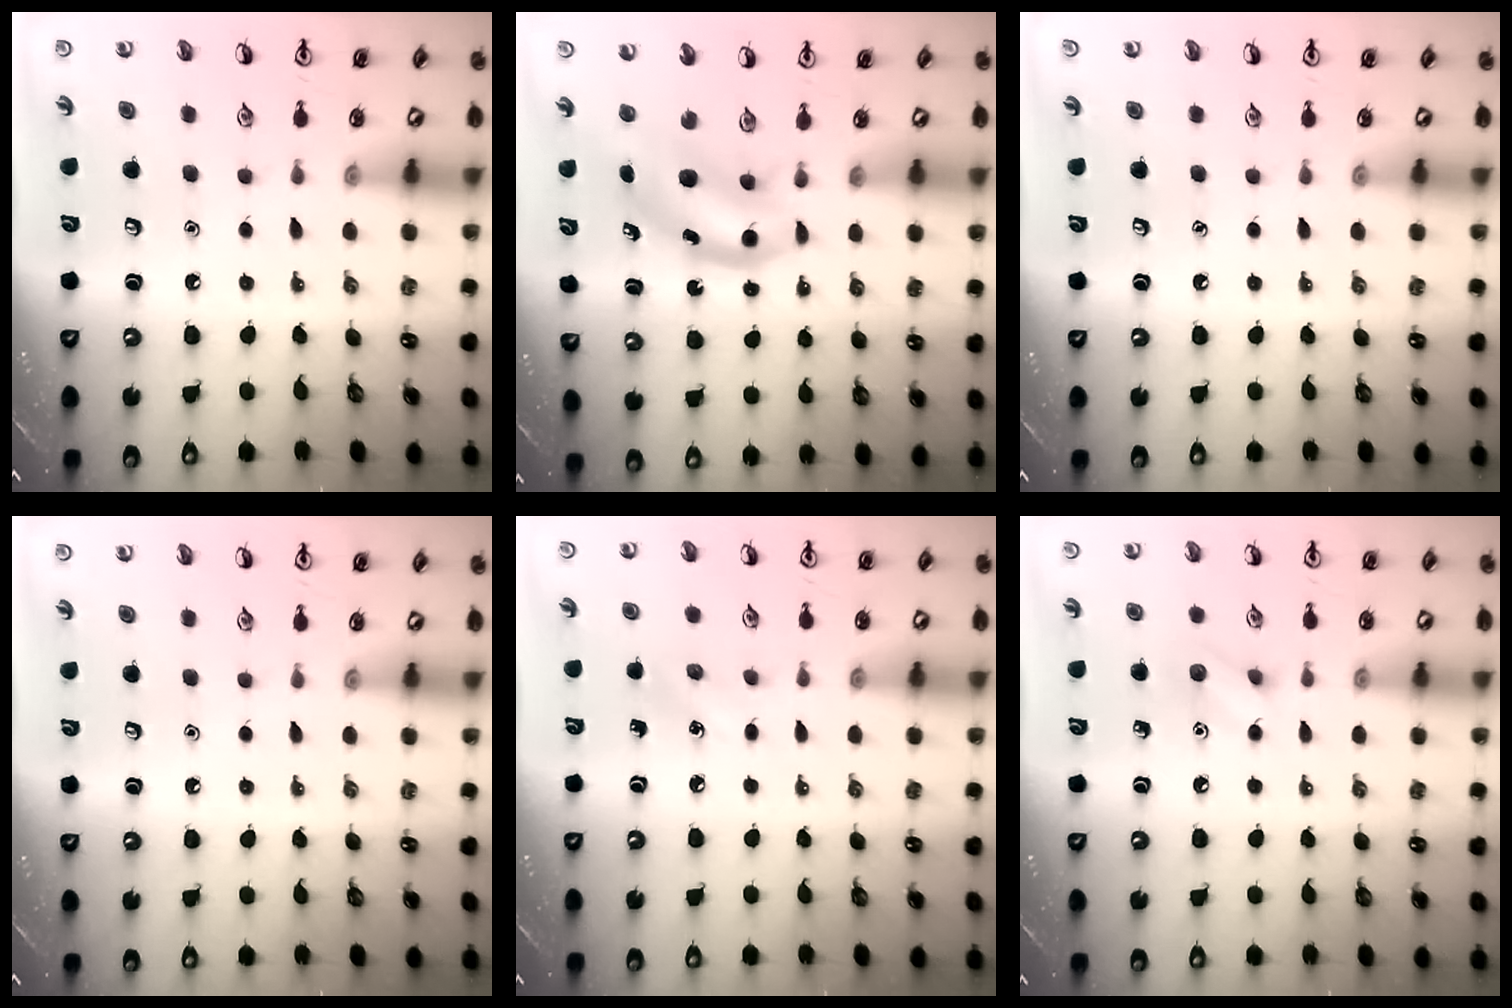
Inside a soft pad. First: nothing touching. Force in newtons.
{"total": 4.4, "press": 4.4, "slide": 0.5}
{"total": 0.0}
{"total": 0.0}
{"total": 4.3, "press": 4.0, "slide": 1.5}
{"total": 5.9, "press": 5.8, "slide": 1.2}